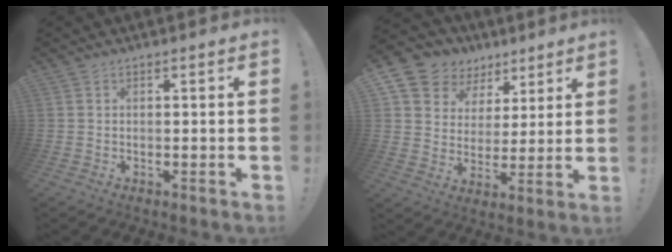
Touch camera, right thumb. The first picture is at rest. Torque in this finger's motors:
{"motor_torque": [0.29, 1.30, 0.38, 0.37, 0.13]}